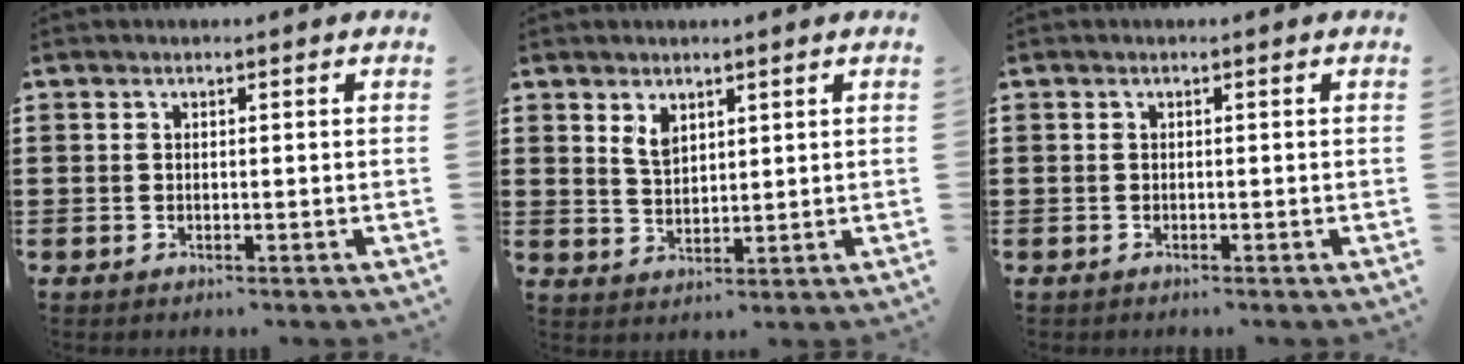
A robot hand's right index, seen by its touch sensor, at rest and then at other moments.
{"total": 3.1, "force": [2.0, 1.7, 1.6], "torque": [-0.038, 0.004, 0.037]}
{"total": 0.0}